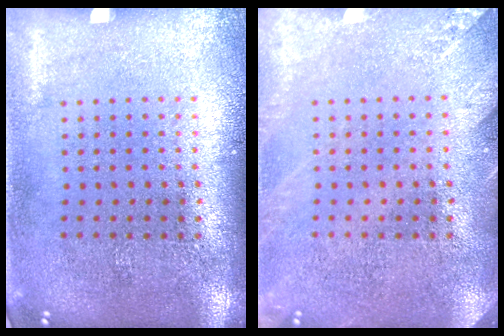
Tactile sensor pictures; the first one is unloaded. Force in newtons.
{"total": 1.9, "press": 1.9, "slide": 0.2}